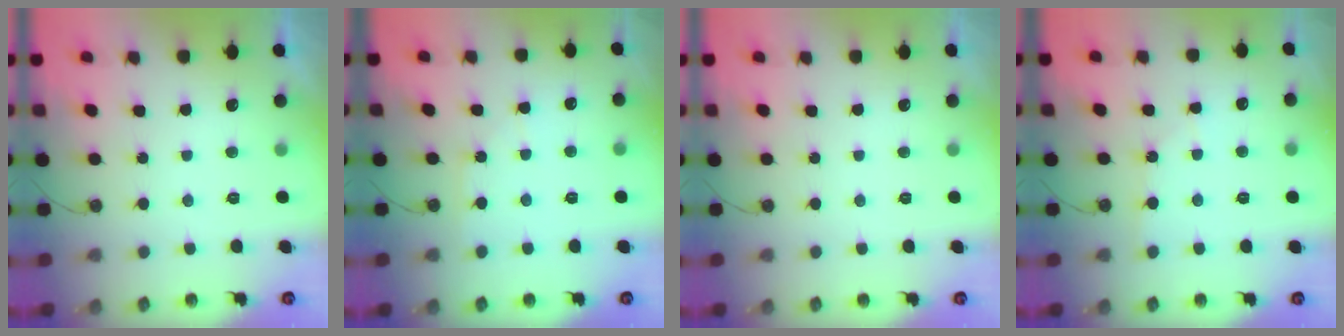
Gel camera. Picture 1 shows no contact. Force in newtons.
{"total": 6.5, "press": 6.5, "slide": 0.9}
{"total": 0.0}
{"total": 2.6, "press": 2.6, "slide": 0.3}